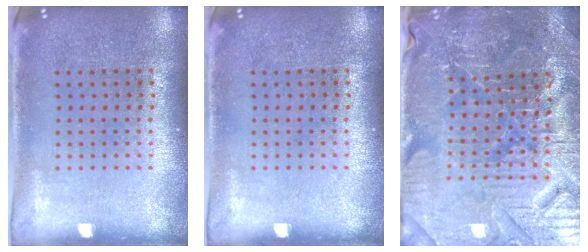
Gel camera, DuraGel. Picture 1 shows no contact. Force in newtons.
{"total": 0.0}
{"total": 4.3, "press": 4.2, "slide": 0.8}